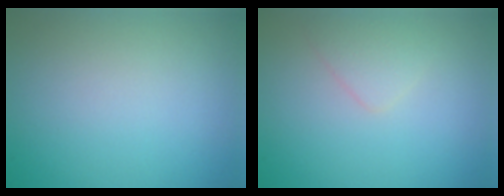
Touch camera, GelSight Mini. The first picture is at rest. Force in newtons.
{"total": 1.7, "press": 1.7, "slide": 0.0}